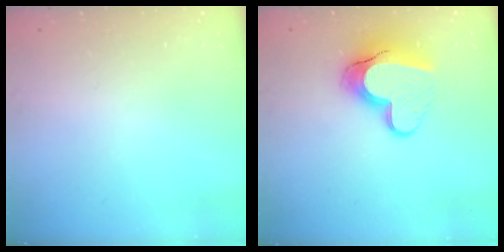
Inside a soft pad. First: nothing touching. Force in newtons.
{"total": 14.1, "press": 14.1, "slide": 1.1}